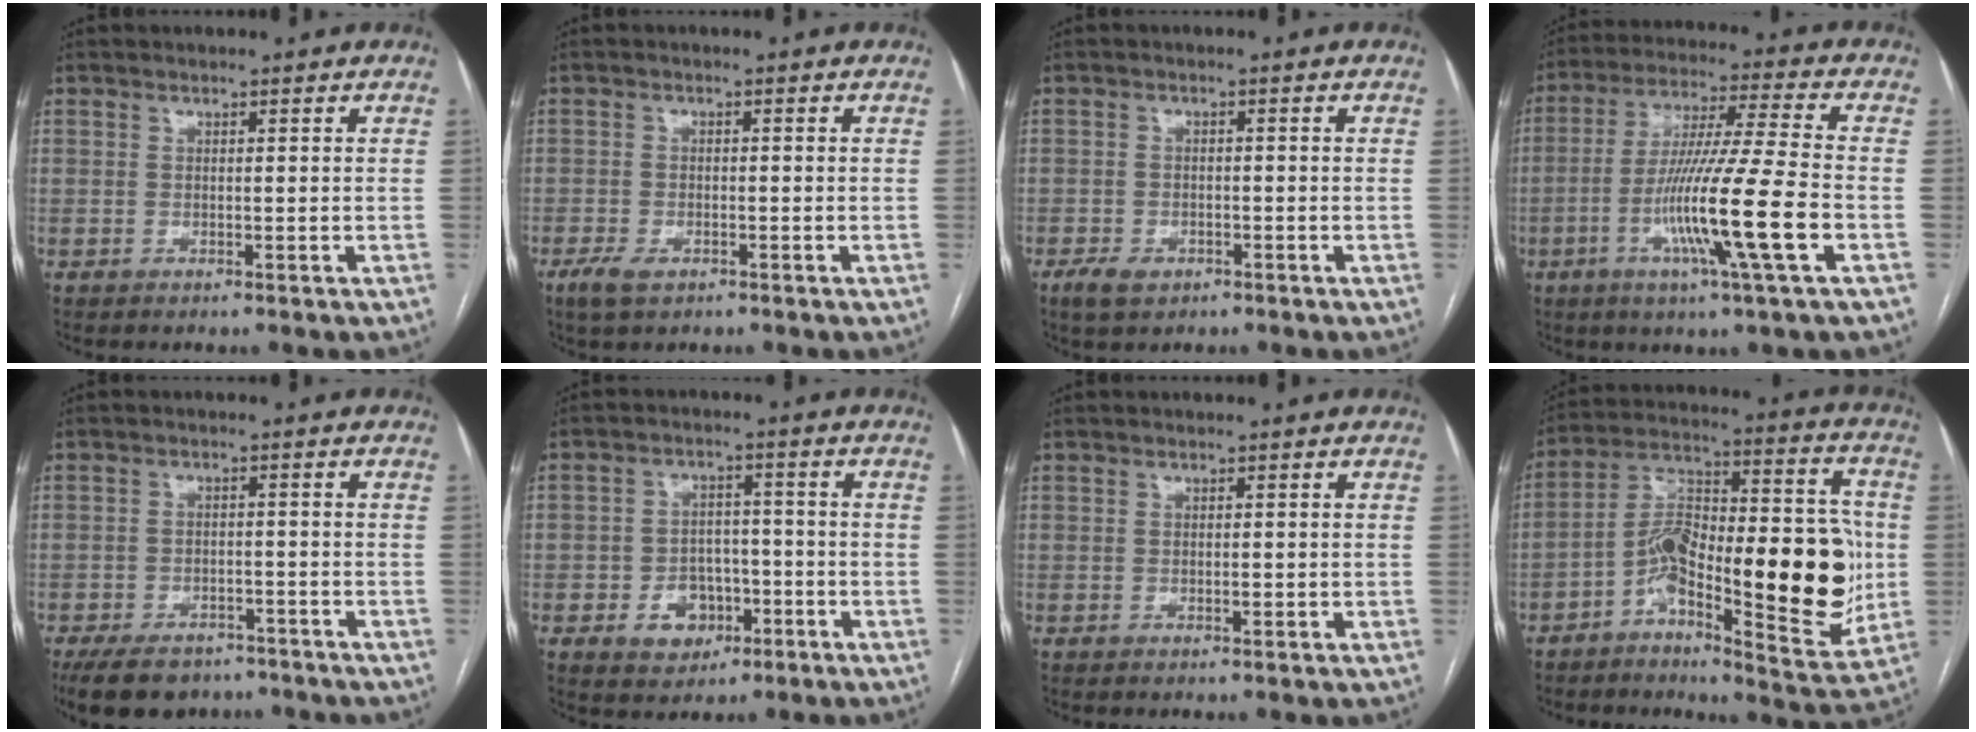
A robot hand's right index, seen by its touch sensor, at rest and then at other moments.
{"total": 3.4, "force": [-2.0, 1.6, 2.2], "torque": [-0.049, -0.004, -0.031]}
{"total": 3.6, "force": [-2.2, 2.2, 1.8], "torque": [-0.035, 0.000, -0.030]}
{"total": 15.6, "force": [-4.8, -1.1, 14.8], "torque": [-0.283, -0.017, -0.092]}
{"total": 11.0, "force": [-8.5, 5.4, 4.4], "torque": [-0.079, -0.007, -0.124]}
{"total": 6.6, "force": [-2.6, 5.2, 3.2], "torque": [-0.052, 0.015, -0.030]}
{"total": 1.1, "force": [-0.1, 0.4, 1.0], "torque": [-0.017, -0.001, -0.001]}
{"total": 21.6, "force": [-4.2, 6.2, 20.2], "torque": [-0.308, 0.028, -0.061]}